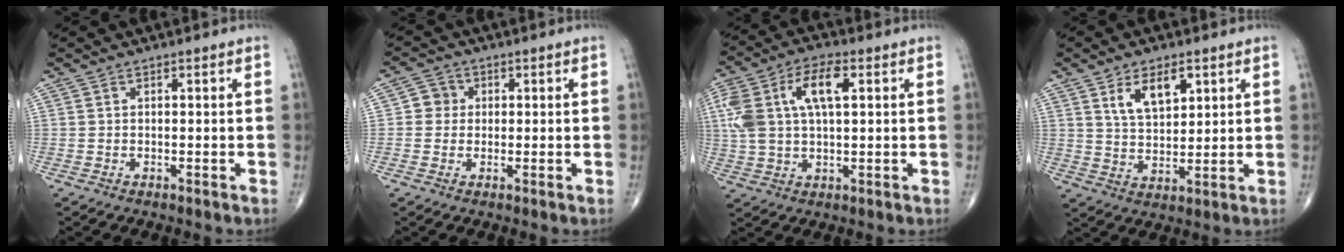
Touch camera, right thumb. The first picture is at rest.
{"total": 3.4, "force": [0.3, 3.3, 0.9], "torque": [0.009, 0.007, -0.002]}
{"total": 13.7, "force": [3.5, 6.6, 11.4], "torque": [-0.242, 0.021, 0.067]}
{"total": 8.0, "force": [3.8, 4.1, 5.7], "torque": [-0.082, -0.022, 0.072]}